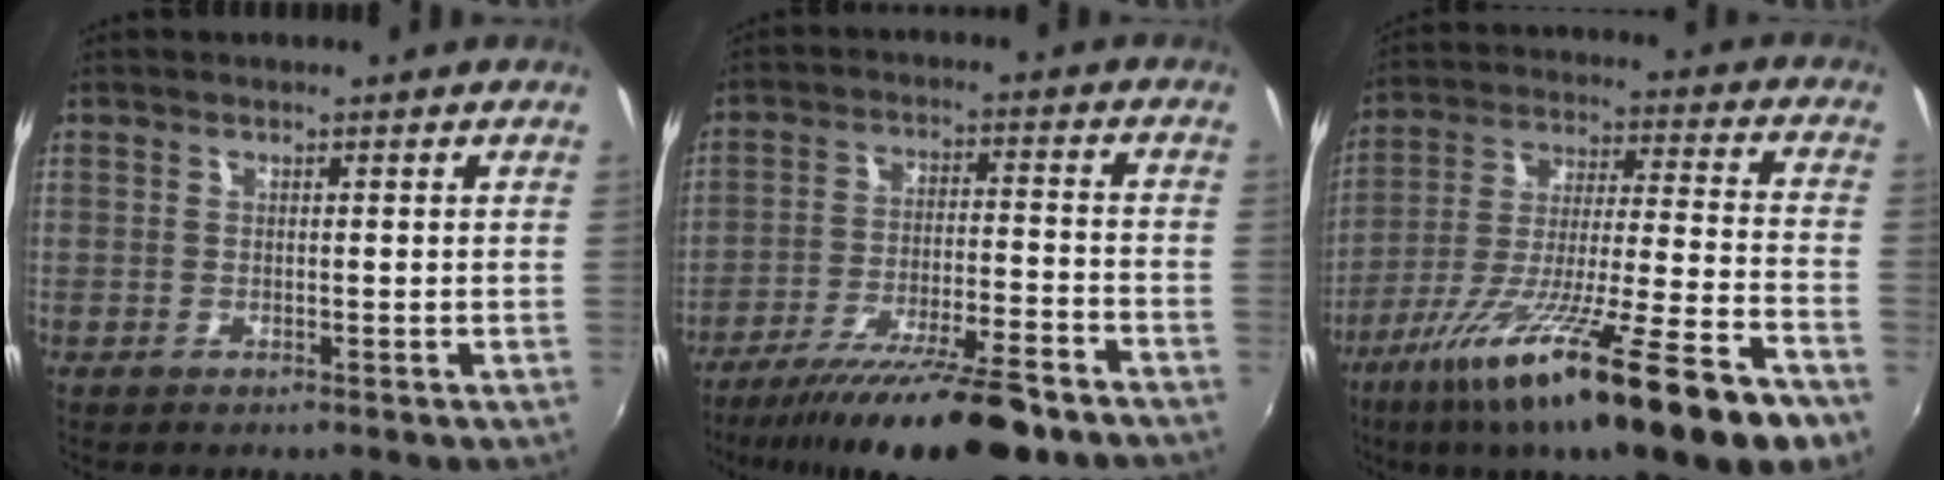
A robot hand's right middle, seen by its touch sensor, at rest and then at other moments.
{"total": 19.3, "force": [-15.5, 2.9, 11.2], "torque": [-0.207, -0.036, -0.242]}
{"total": 25.4, "force": [-16.0, 1.3, 19.7], "torque": [-0.330, -0.076, -0.262]}